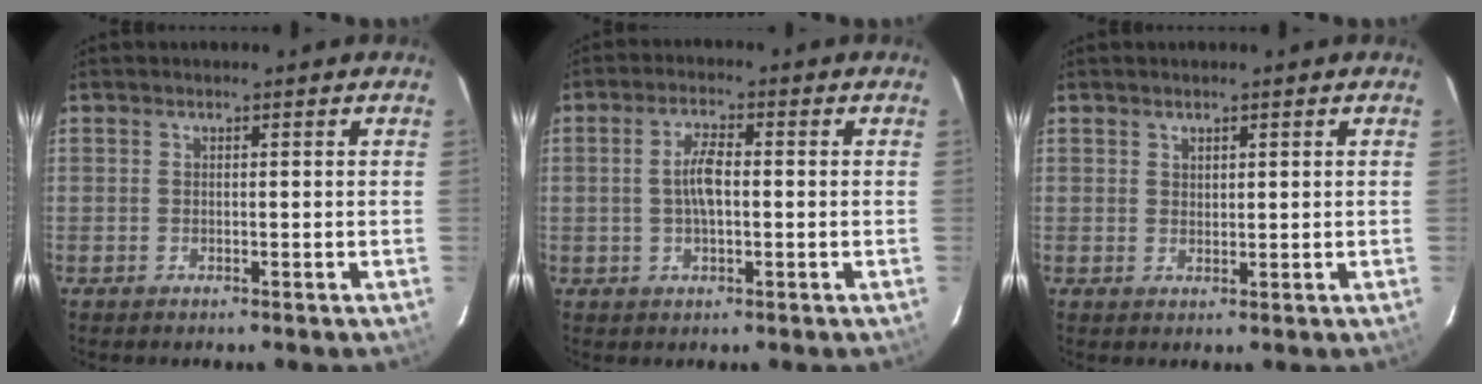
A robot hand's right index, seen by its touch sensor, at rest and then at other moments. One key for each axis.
{"total": 4.8, "fx": -0.1, "fy": 1.8, "fz": 4.4, "tx": -0.087, "ty": 0.007, "tz": 0.002}
{"total": 1.2, "fx": 0.9, "fy": 0.7, "fz": 0.3, "tx": -0.002, "ty": 0.002, "tz": 0.016}